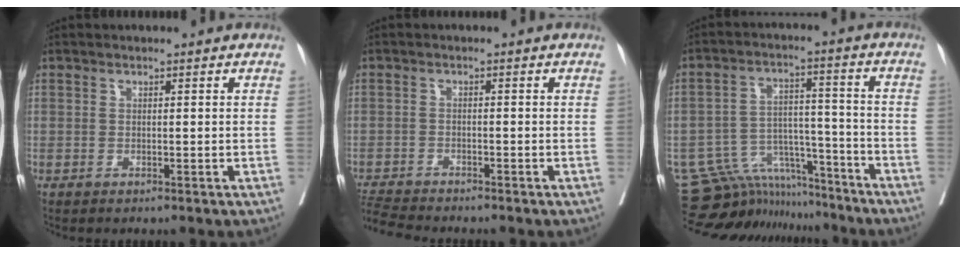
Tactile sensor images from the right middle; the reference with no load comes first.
{"total": 5.1, "force": [-5.0, -0.3, 0.9], "torque": [-0.021, -0.019, -0.091]}
{"total": 11.1, "force": [-10.6, 3.4, -0.3], "torque": [-0.001, 0.038, -0.173]}